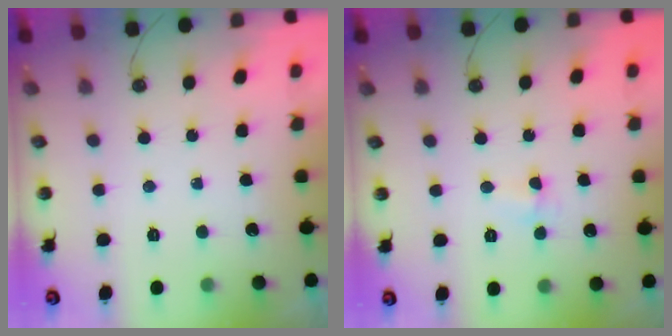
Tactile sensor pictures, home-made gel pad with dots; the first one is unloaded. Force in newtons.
{"total": 3.5, "press": 3.4, "slide": 0.8}